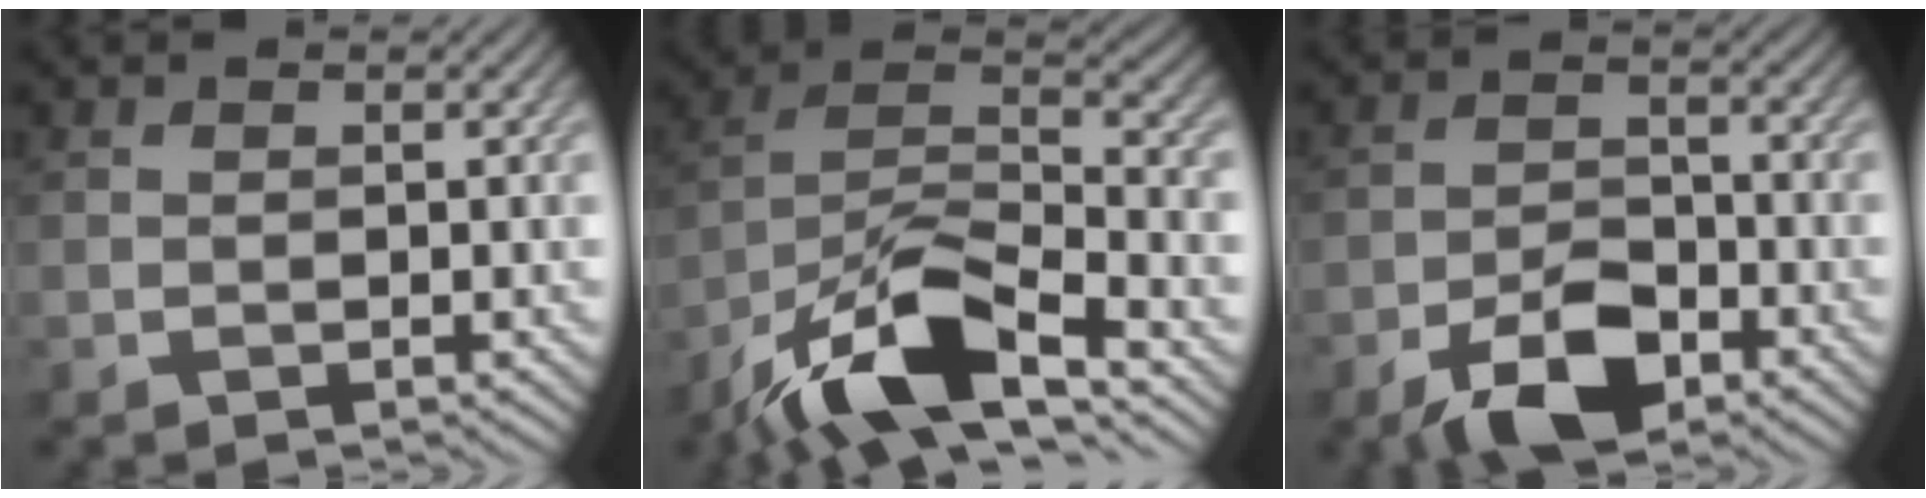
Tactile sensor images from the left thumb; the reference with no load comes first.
{"total": 13.4, "force": [-9.3, 4.0, 8.8], "torque": [-0.174, -0.005, -0.184]}
{"total": 7.4, "force": [-4.8, 3.3, 4.6], "torque": [-0.081, 0.002, -0.095]}